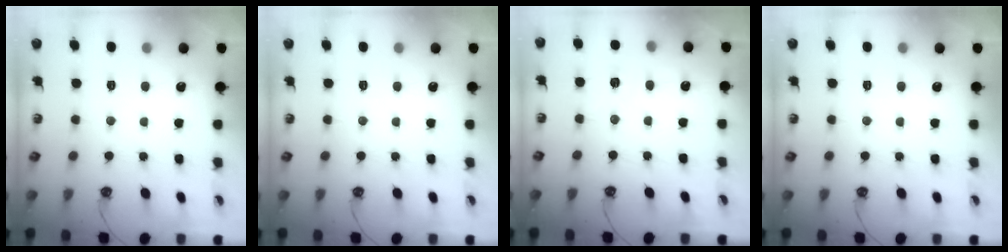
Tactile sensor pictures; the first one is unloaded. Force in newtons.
{"total": 0.0}
{"total": 4.9, "press": 4.9, "slide": 0.5}
{"total": 0.0}